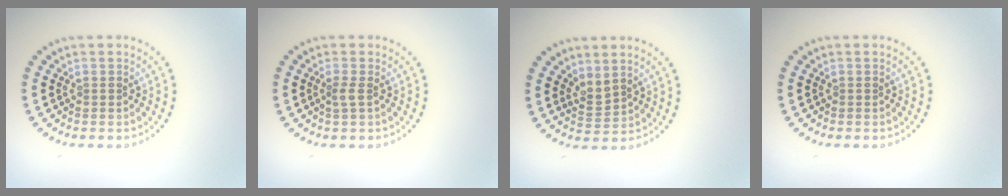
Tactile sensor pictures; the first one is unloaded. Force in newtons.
{"total": 1.1, "press": 0.7, "slide": 0.8}
{"total": 1.8, "press": 1.4, "slide": 1.2}
{"total": 0.0}